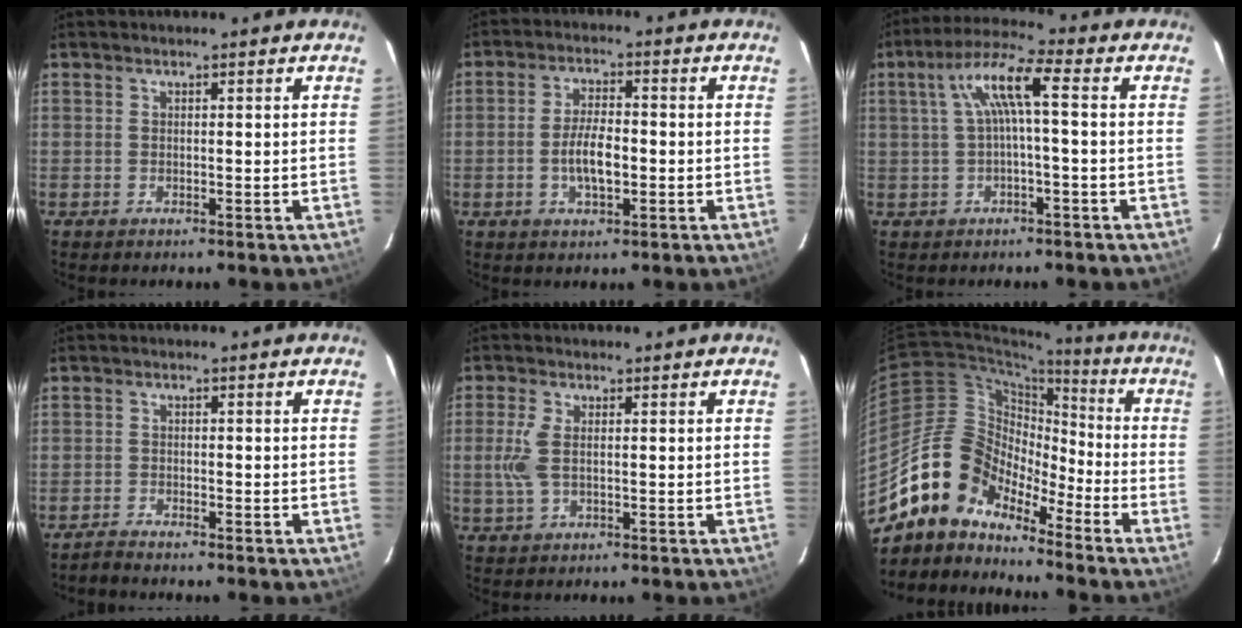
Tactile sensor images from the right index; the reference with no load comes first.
{"total": 6.3, "force": [-1.4, 2.6, 5.6], "torque": [-0.109, 0.001, -0.022]}
{"total": 7.3, "force": [0.5, 0.8, 7.3], "torque": [-0.149, 0.020, 0.014]}
{"total": 1.9, "force": [-1.9, 0.0, 0.3], "torque": [-0.019, -0.004, -0.037]}
{"total": 4.4, "force": [0.2, 1.9, 3.9], "torque": [-0.092, 0.002, 0.005]}
{"total": 13.3, "force": [-11.0, 6.5, 3.6], "torque": [-0.067, 0.031, -0.218]}